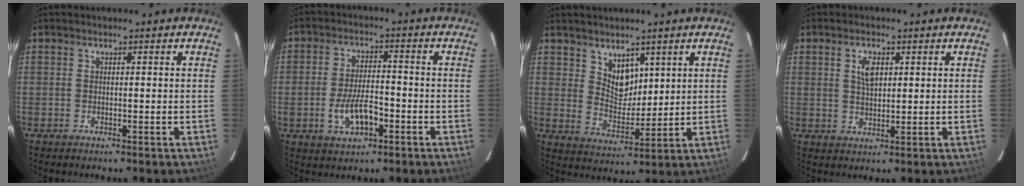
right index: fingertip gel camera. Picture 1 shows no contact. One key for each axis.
{"total": 7.7, "fx": -2.9, "fy": 3.4, "fz": 6.3, "tx": -0.128, "ty": 0.000, "tz": -0.046}
{"total": 6.2, "fx": 3.8, "fy": 4.0, "fz": 2.9, "tx": -0.038, "ty": 0.001, "tz": 0.076}
{"total": 3.9, "fx": 1.3, "fy": 2.1, "fz": 3.1, "tx": -0.054, "ty": 0.006, "tz": 0.026}